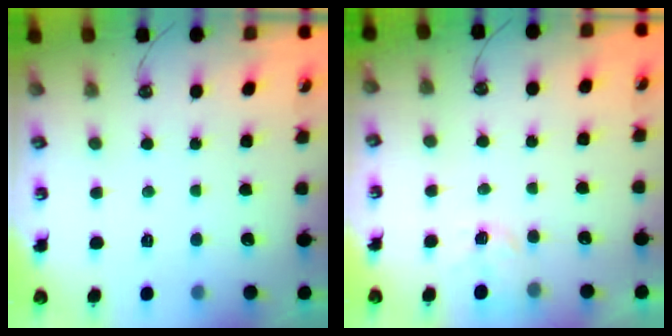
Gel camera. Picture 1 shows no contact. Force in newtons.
{"total": 3.1, "press": 3.1, "slide": 0.4}